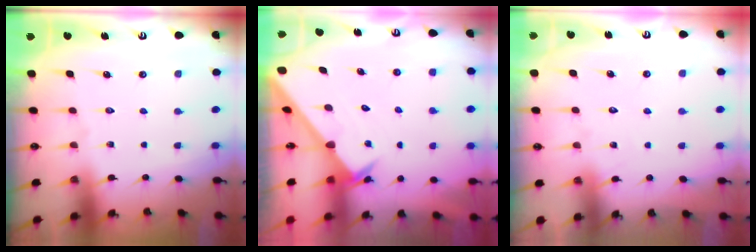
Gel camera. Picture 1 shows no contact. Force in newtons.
{"total": 2.1, "press": 2.1, "slide": 0.1}
{"total": 6.1, "press": 6.1, "slide": 0.6}